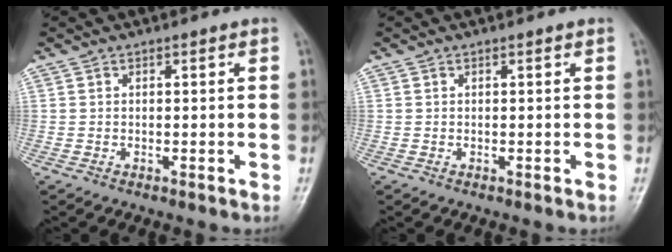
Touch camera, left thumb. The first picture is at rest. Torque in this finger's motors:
{"motor_torque": [0.00, 0.00, -0.02, -0.02, 0.00]}